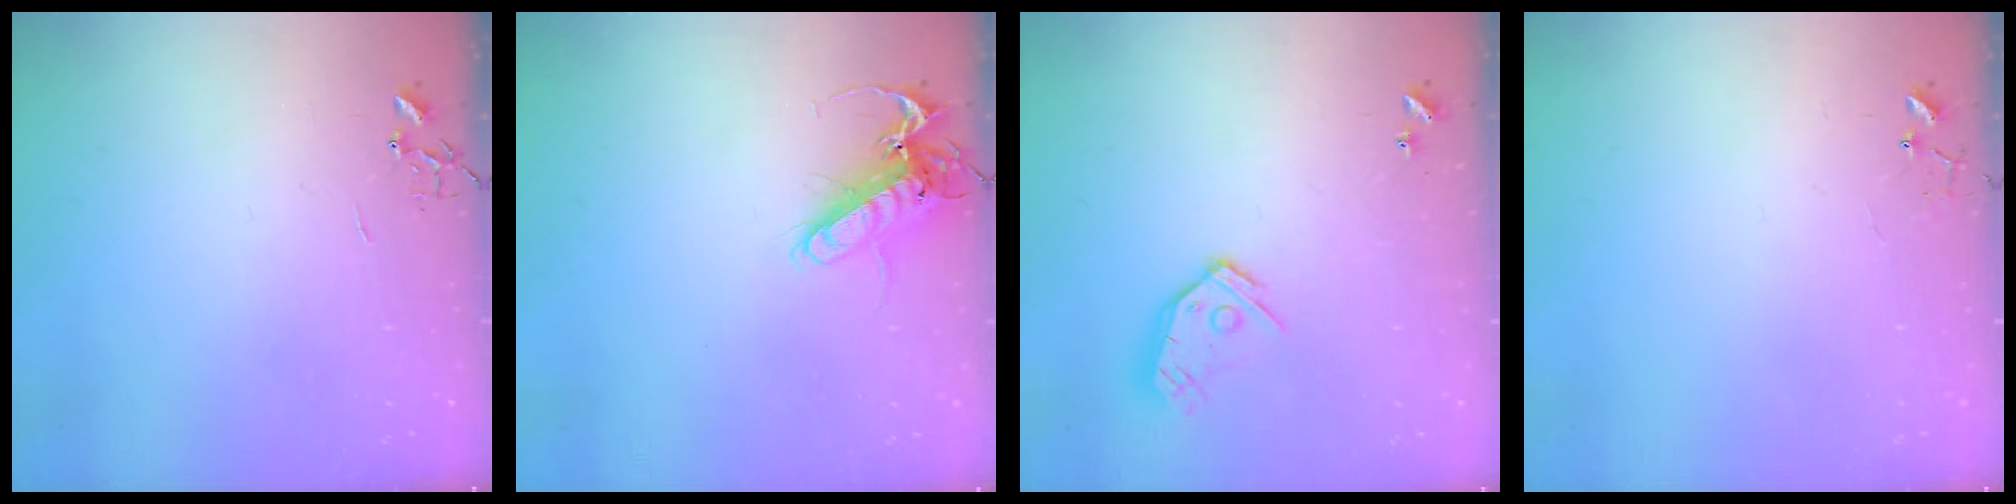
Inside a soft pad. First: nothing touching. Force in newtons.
{"total": 14.4, "press": 14.2, "slide": 2.2}
{"total": 11.0, "press": 10.9, "slide": 1.2}
{"total": 6.1, "press": 6.0, "slide": 0.4}